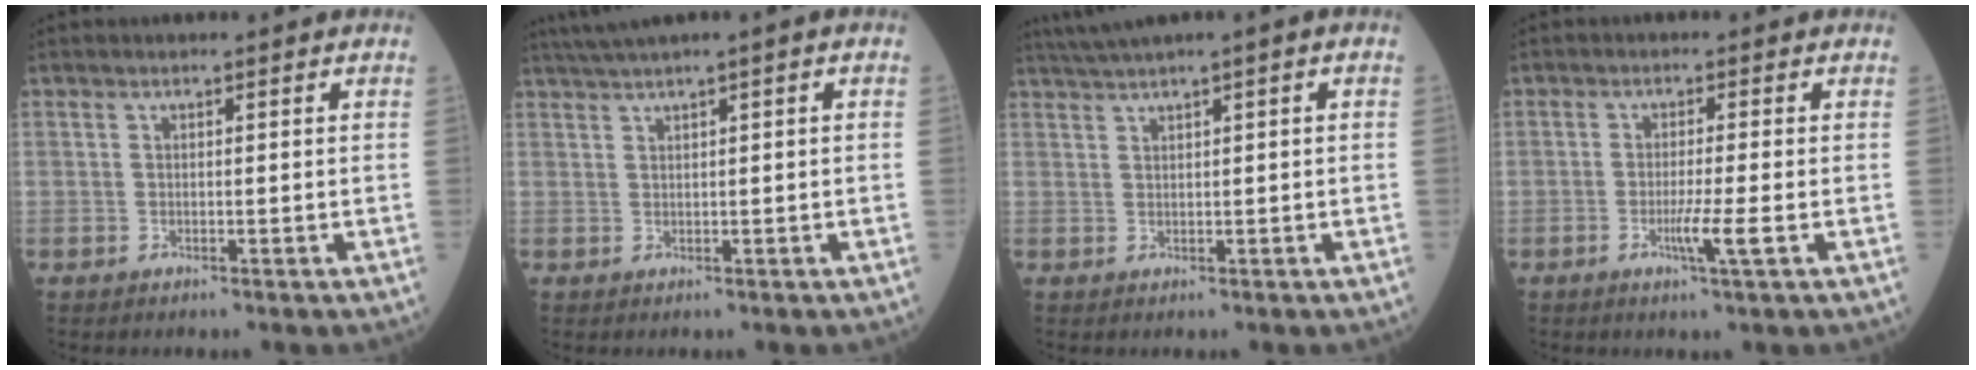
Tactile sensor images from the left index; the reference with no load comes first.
{"total": 3.6, "force": [2.3, -0.4, 2.7], "torque": [-0.058, 0.016, 0.048]}
{"total": 3.8, "force": [2.5, -0.3, 2.9], "torque": [-0.062, 0.018, 0.051]}
{"total": 3.6, "force": [-1.4, -0.6, 3.3], "torque": [-0.063, -0.010, -0.026]}